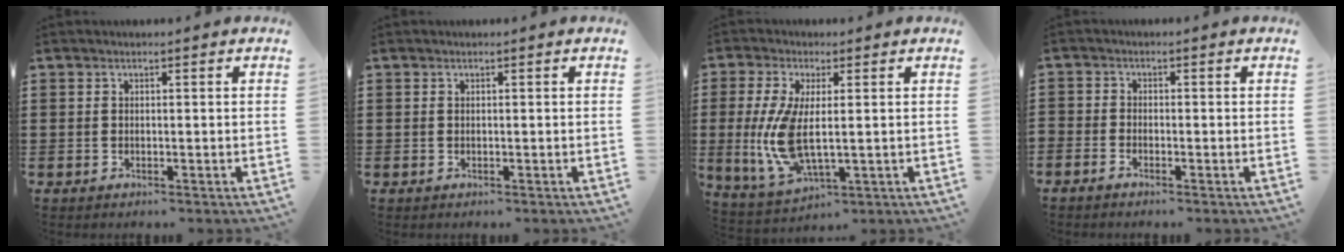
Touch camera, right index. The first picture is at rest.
{"total": 0.0}
{"total": 9.3, "force": [0.2, 4.0, 8.4], "torque": [-0.201, -0.019, 0.002]}
{"total": 1.2, "force": [-1.2, 0.2, 0.0], "torque": [-0.003, 0.001, -0.024]}